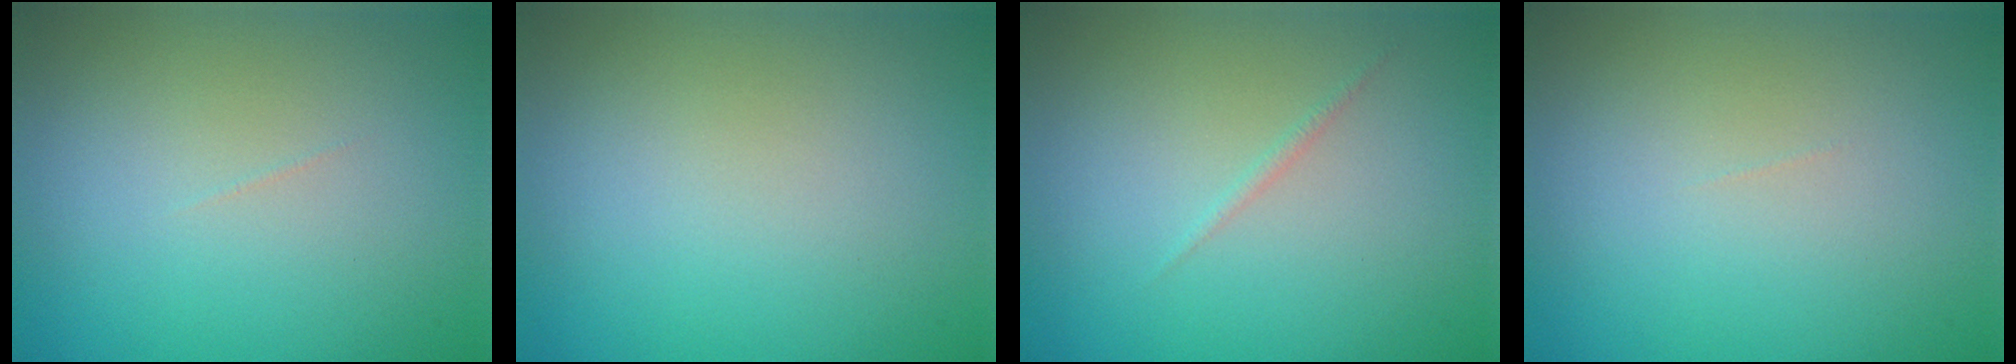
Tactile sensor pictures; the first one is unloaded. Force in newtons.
{"total": 0.0}
{"total": 0.5, "press": 0.5, "slide": 0.0}
{"total": 0.0}